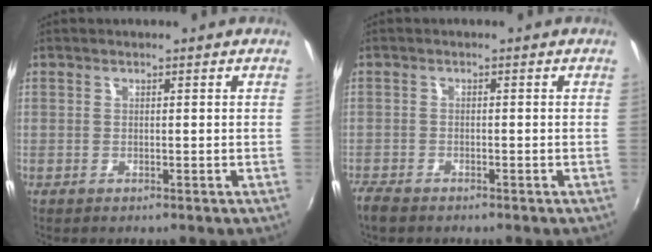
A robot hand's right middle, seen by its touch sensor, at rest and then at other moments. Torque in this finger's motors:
{"motor_torque": [0.59, -0.61, 0.27, 0.05]}